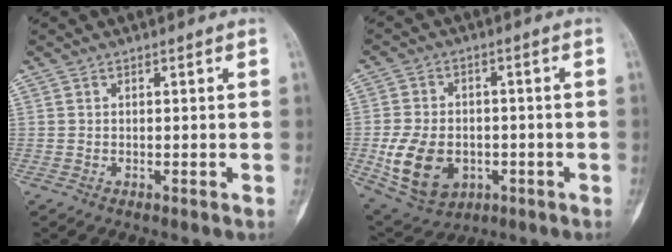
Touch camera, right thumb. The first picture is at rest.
{"total": 13.9, "force": [-3.2, 10.2, 8.9], "torque": [-0.154, 0.009, -0.035]}